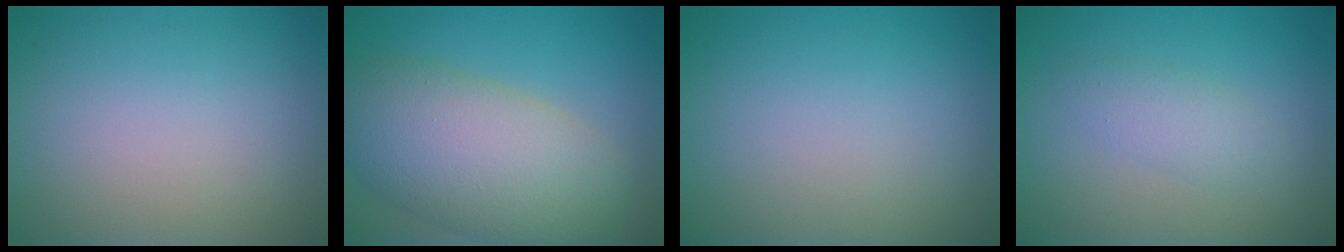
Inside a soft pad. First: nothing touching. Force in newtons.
{"total": 9.6, "press": 9.6, "slide": 0.4}
{"total": 0.0}
{"total": 2.0, "press": 2.0, "slide": 0.2}